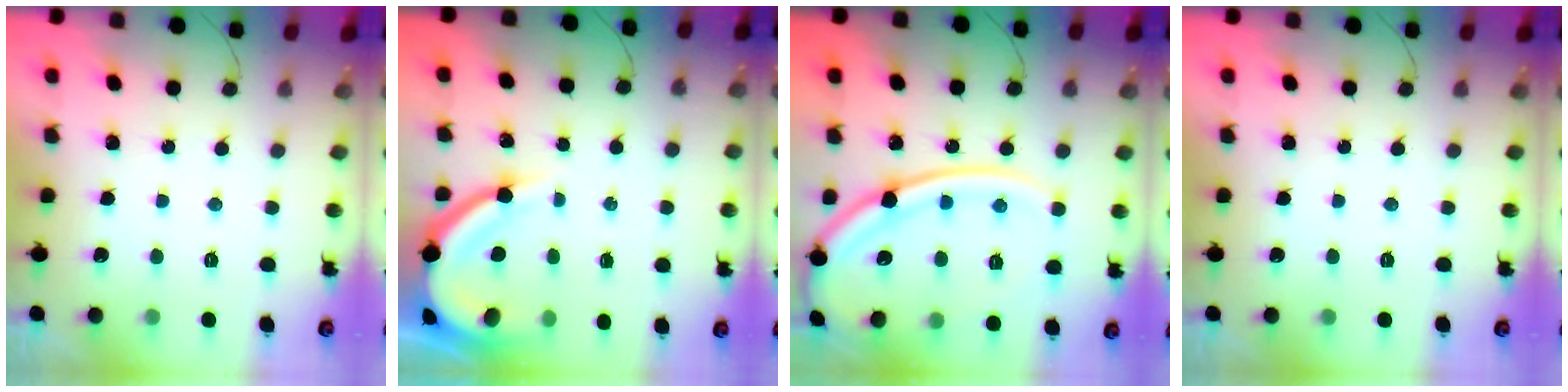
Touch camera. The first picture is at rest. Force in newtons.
{"total": 11.3, "press": 11.2, "slide": 1.2}
{"total": 18.3, "press": 18.2, "slide": 2.3}
{"total": 0.0}